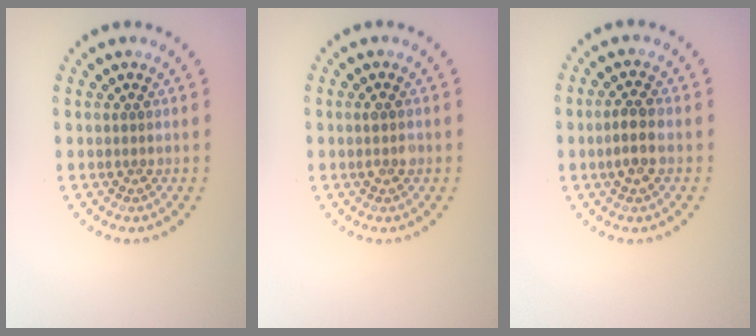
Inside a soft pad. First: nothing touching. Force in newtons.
{"total": 1.2, "press": 1.1, "slide": 0.3}
{"total": 2.4, "press": 2.3, "slide": 0.6}